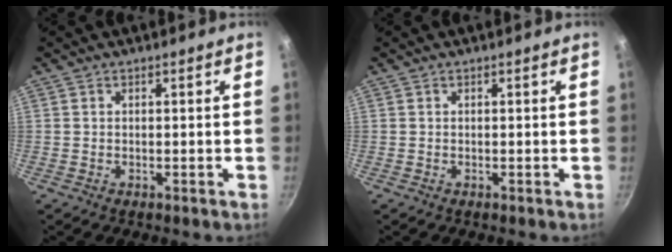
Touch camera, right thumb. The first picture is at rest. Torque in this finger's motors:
{"motor_torque": [-0.02, 0.01, 0.00, 0.00, 0.02]}